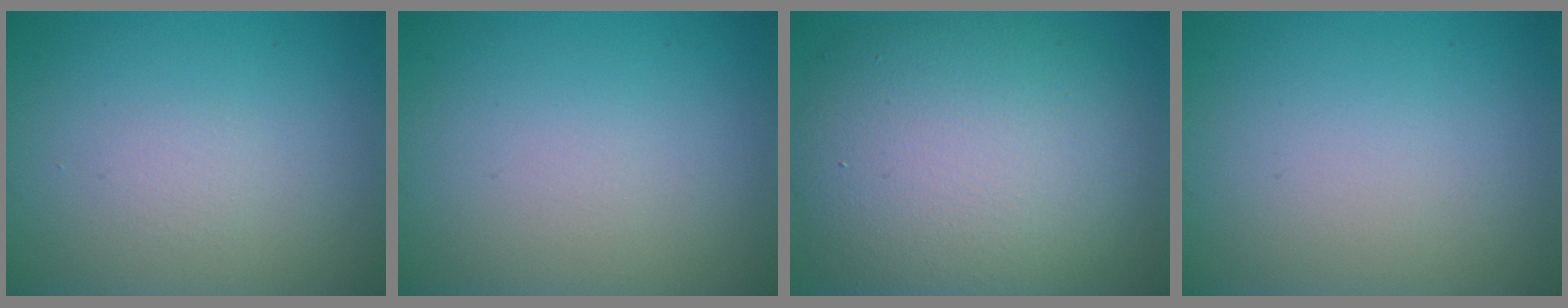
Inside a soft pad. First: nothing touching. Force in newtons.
{"total": 0.0}
{"total": 11.6, "press": 11.5, "slide": 1.2}
{"total": 0.0}